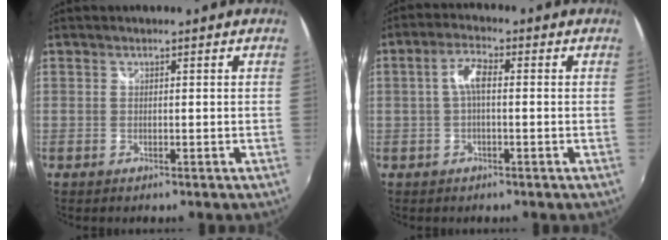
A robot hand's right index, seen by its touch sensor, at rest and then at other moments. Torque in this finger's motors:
{"motor_torque": [0.90, 0.16, 0.40, 0.11]}